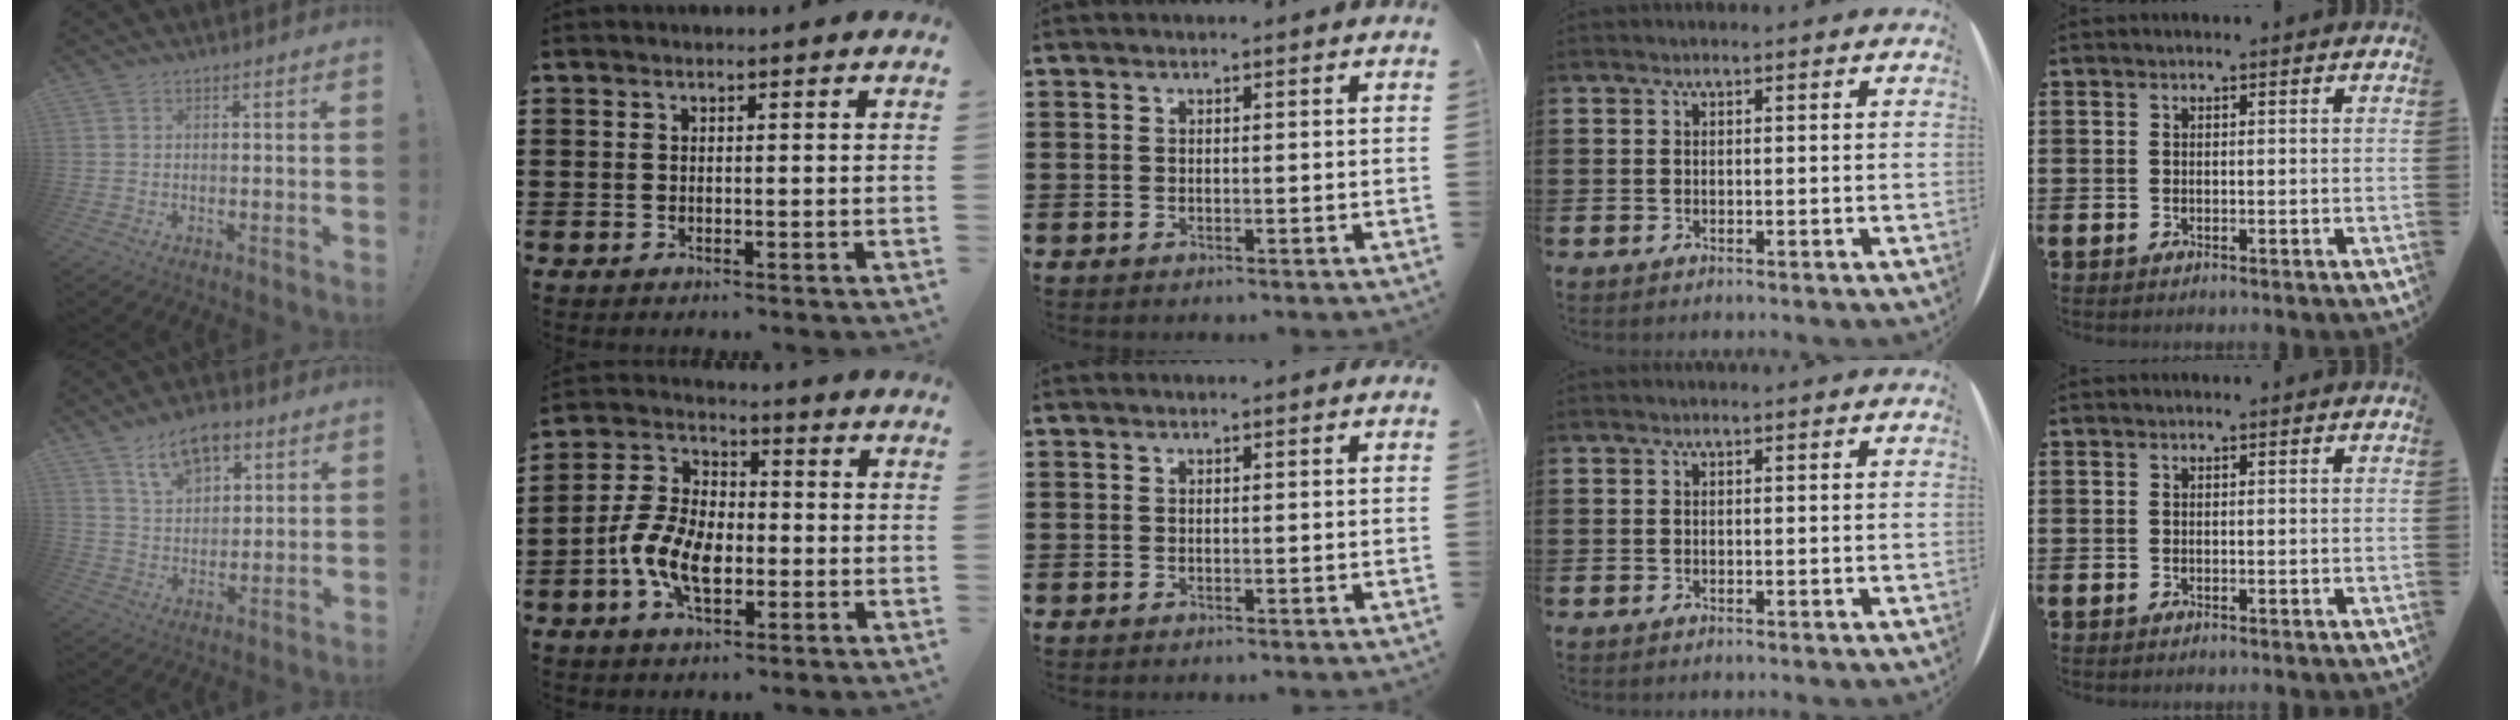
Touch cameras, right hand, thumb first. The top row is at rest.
{"thumb": {"total": 11.3, "force": [6.9, 6.6, 5.9], "torque": [-0.093, -0.028, 0.129]}, "index": {"total": 8.7, "force": [-2.8, 5.0, 6.6], "torque": [-0.163, 0.000, -0.059]}}